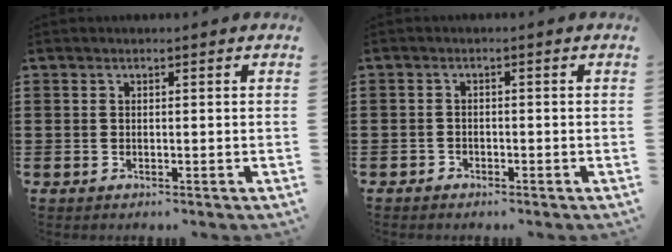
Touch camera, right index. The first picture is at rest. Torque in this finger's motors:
{"motor_torque": [0.86, 0.66, -0.21, -0.07]}